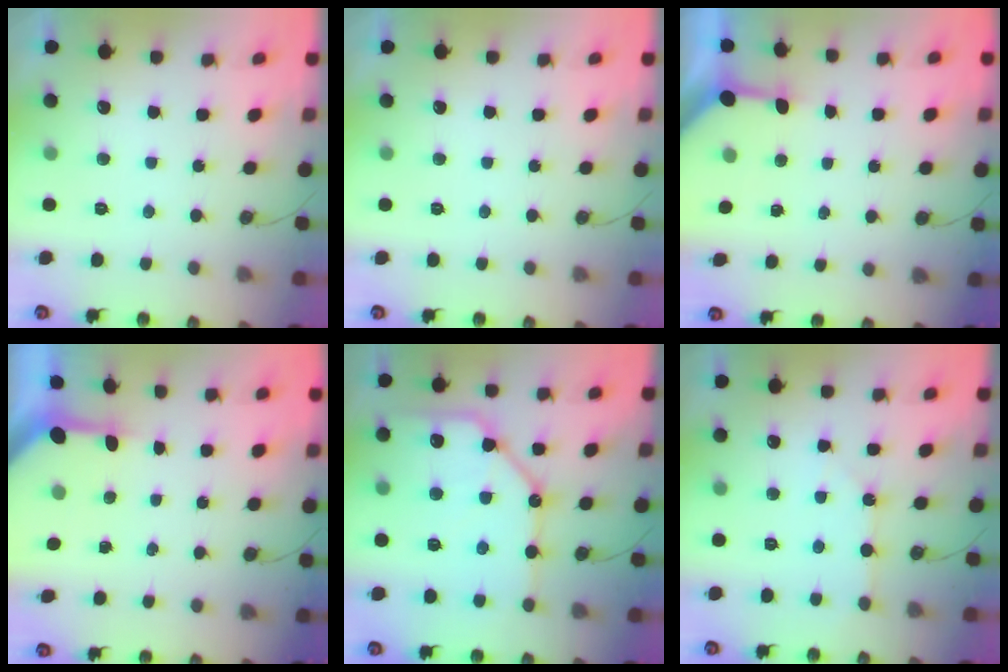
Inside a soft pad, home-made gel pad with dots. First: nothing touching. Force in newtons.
{"total": 0.0}
{"total": 3.6, "press": 3.6, "slide": 0.4}
{"total": 3.2, "press": 3.2, "slide": 0.2}
{"total": 15.7, "press": 15.6, "slide": 1.8}
{"total": 2.9, "press": 2.9, "slide": 0.5}